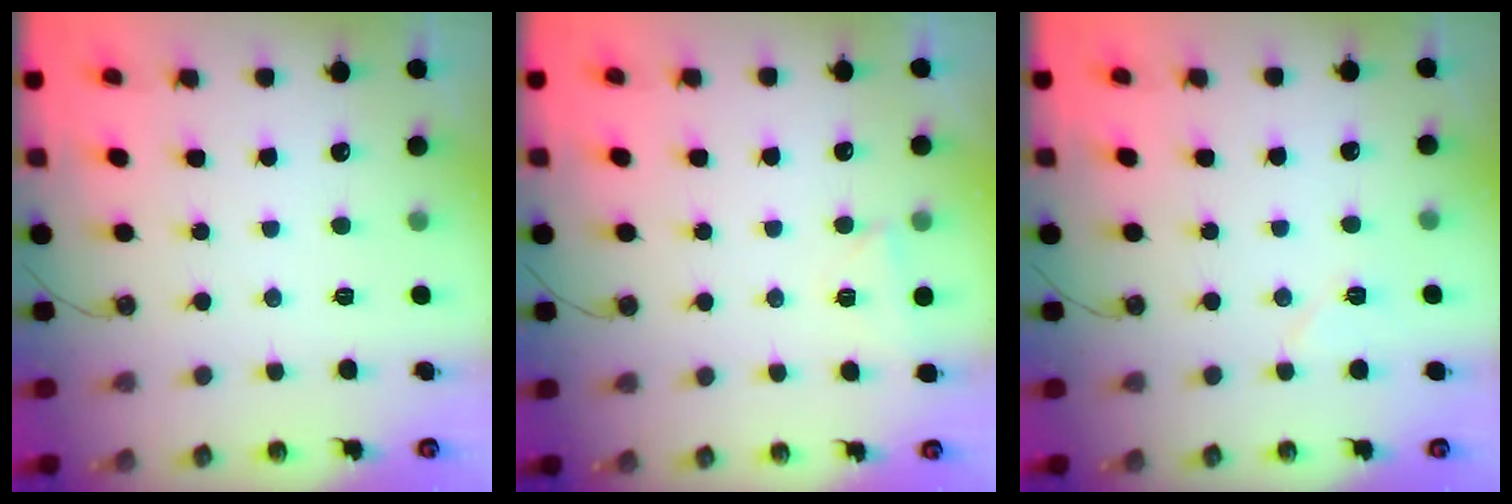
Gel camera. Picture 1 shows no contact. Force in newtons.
{"total": 2.8, "press": 2.7, "slide": 0.6}
{"total": 6.3, "press": 5.7, "slide": 2.7}